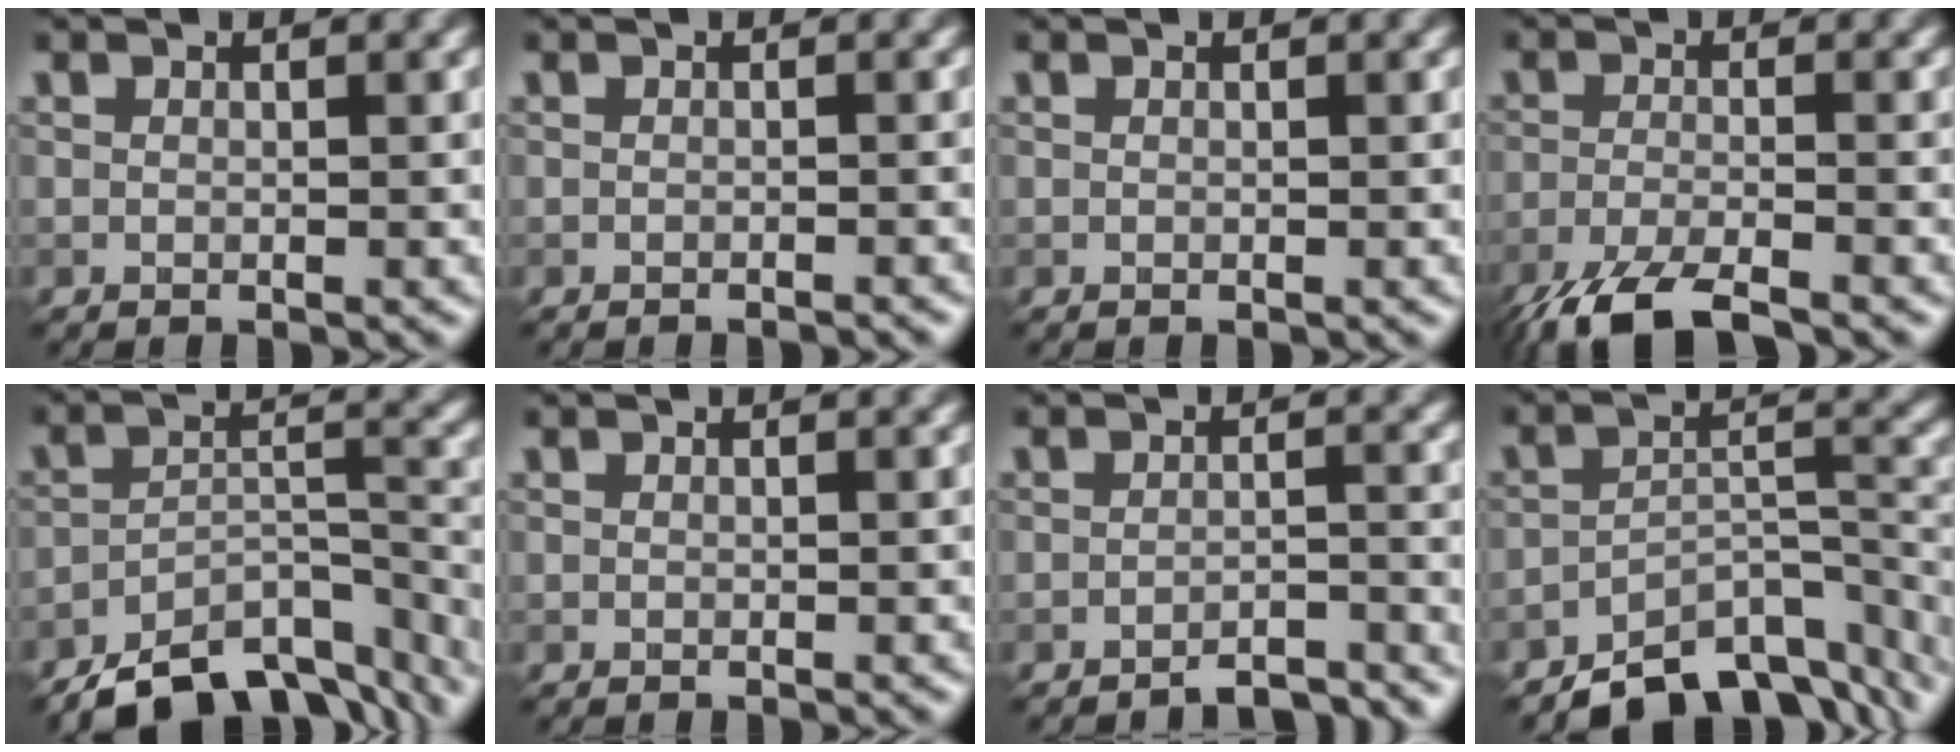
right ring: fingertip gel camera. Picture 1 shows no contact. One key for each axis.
{"total": 0.8, "fx": -0.8, "fy": 0.0, "fz": 0.0, "tx": 0.003, "ty": 0.003, "tz": -0.010}
{"total": 0.0}
{"total": 6.6, "fx": -5.2, "fy": 1.1, "fz": 3.9, "tx": -0.085, "ty": -0.015, "tz": -0.106}
{"total": 9.0, "fx": -7.6, "fy": 3.0, "fz": 3.8, "tx": -0.060, "ty": -0.010, "tz": -0.117}
{"total": 0.0}
{"total": 3.5, "fx": -3.5, "fy": 0.3, "fz": 0.6, "tx": -0.007, "ty": 0.008, "tz": -0.049}
{"total": 7.8, "fx": -6.4, "fy": 2.8, "fz": 3.4, "tx": -0.044, "ty": -0.016, "tz": -0.102}